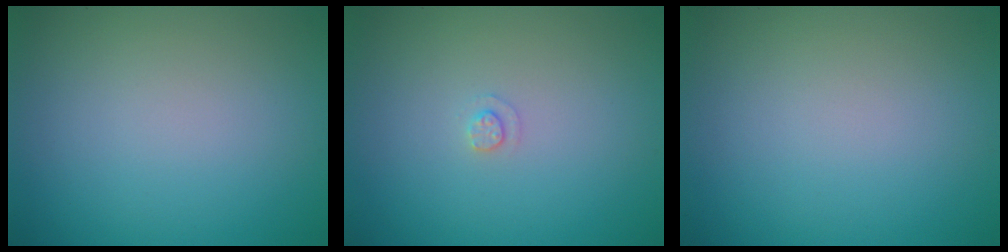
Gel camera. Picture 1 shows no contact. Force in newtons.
{"total": 0.9, "press": 0.9, "slide": 0.2}
{"total": 0.0}